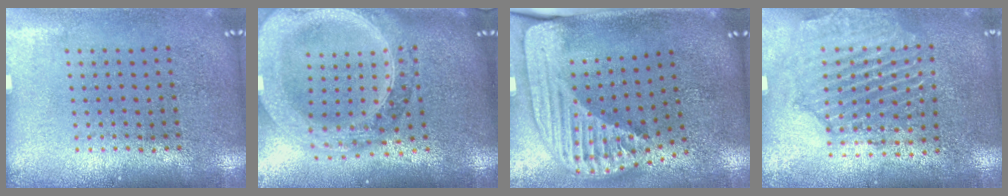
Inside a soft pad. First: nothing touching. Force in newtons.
{"total": 3.3, "press": 2.7, "slide": 1.9}
{"total": 2.5, "press": 1.8, "slide": 1.8}
{"total": 1.9, "press": 1.9, "slide": 0.4}